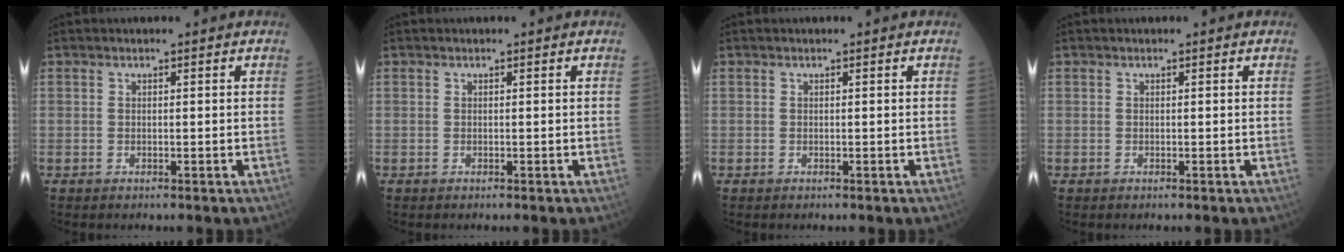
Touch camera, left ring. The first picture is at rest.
{"total": 0.0}
{"total": 0.0}
{"total": 0.0}